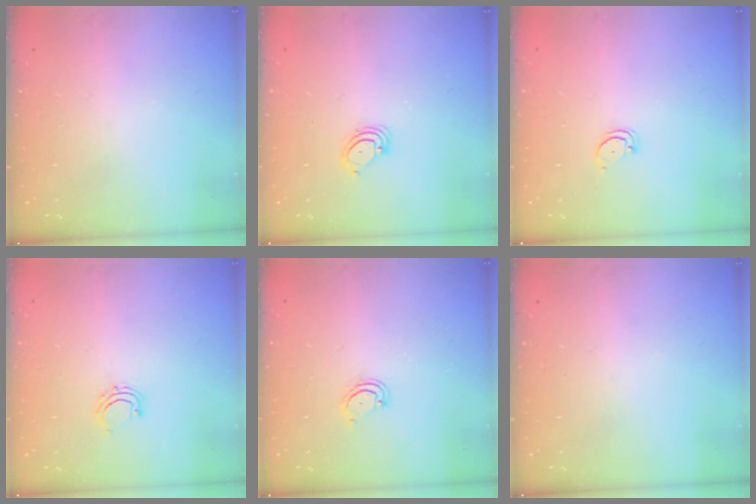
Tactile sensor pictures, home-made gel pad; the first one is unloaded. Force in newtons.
{"total": 3.1, "press": 3.1, "slide": 0.3}
{"total": 2.7, "press": 2.7, "slide": 0.2}
{"total": 5.1, "press": 5.1, "slide": 0.7}
{"total": 3.5, "press": 3.5, "slide": 0.3}
{"total": 0.0}